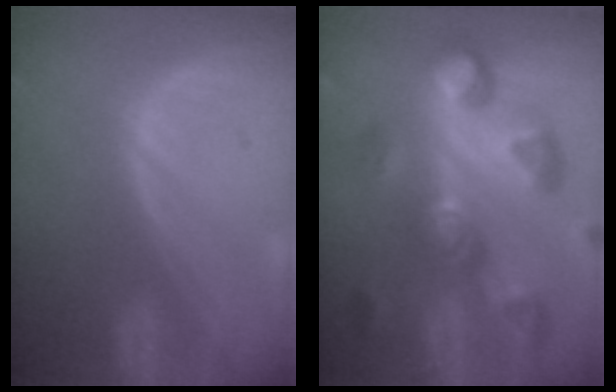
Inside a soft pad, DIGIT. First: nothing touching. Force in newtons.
{"total": 11.3, "press": 10.0, "slide": 5.2}